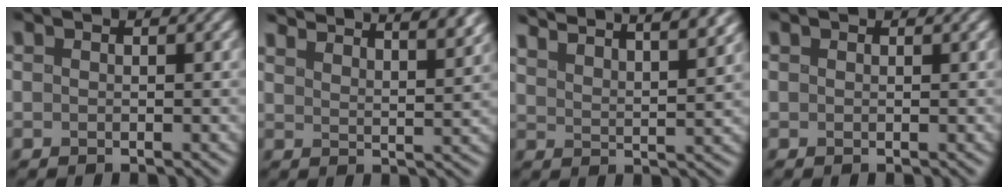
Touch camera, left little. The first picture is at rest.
{"total": 10.0, "force": [8.6, 2.3, 4.6], "torque": [-0.044, 0.024, 0.084]}
{"total": 10.7, "force": [8.8, 2.7, 5.4], "torque": [-0.070, 0.027, 0.093]}
{"total": 0.5, "force": [0.5, 0.1, 0.0], "torque": [-0.002, -0.001, 0.003]}